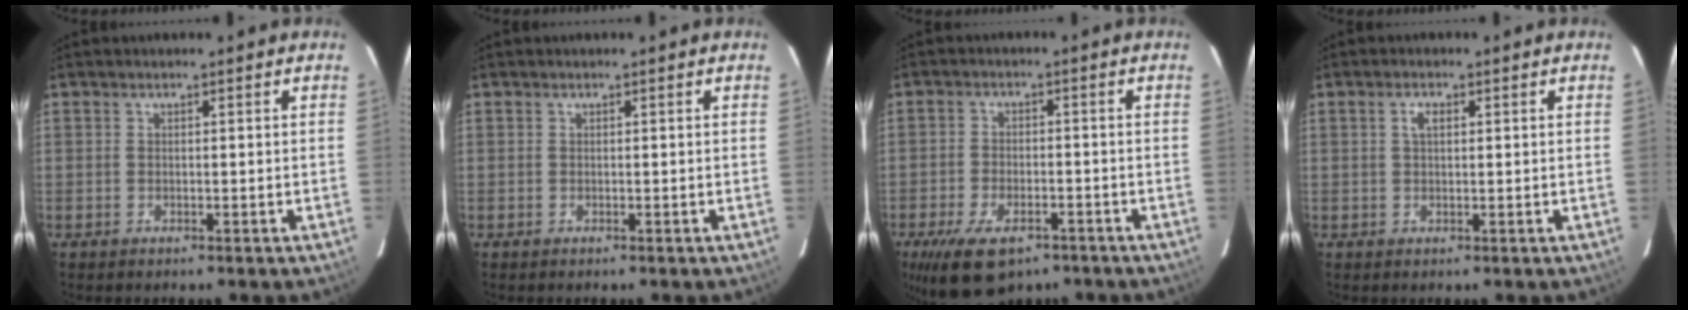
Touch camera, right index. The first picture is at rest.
{"total": 0.0}
{"total": 12.3, "force": [-7.9, 5.9, 7.3], "torque": [-0.163, -0.023, -0.129]}
{"total": 2.1, "force": [0.6, 1.0, 1.7], "torque": [-0.032, 0.006, 0.011]}